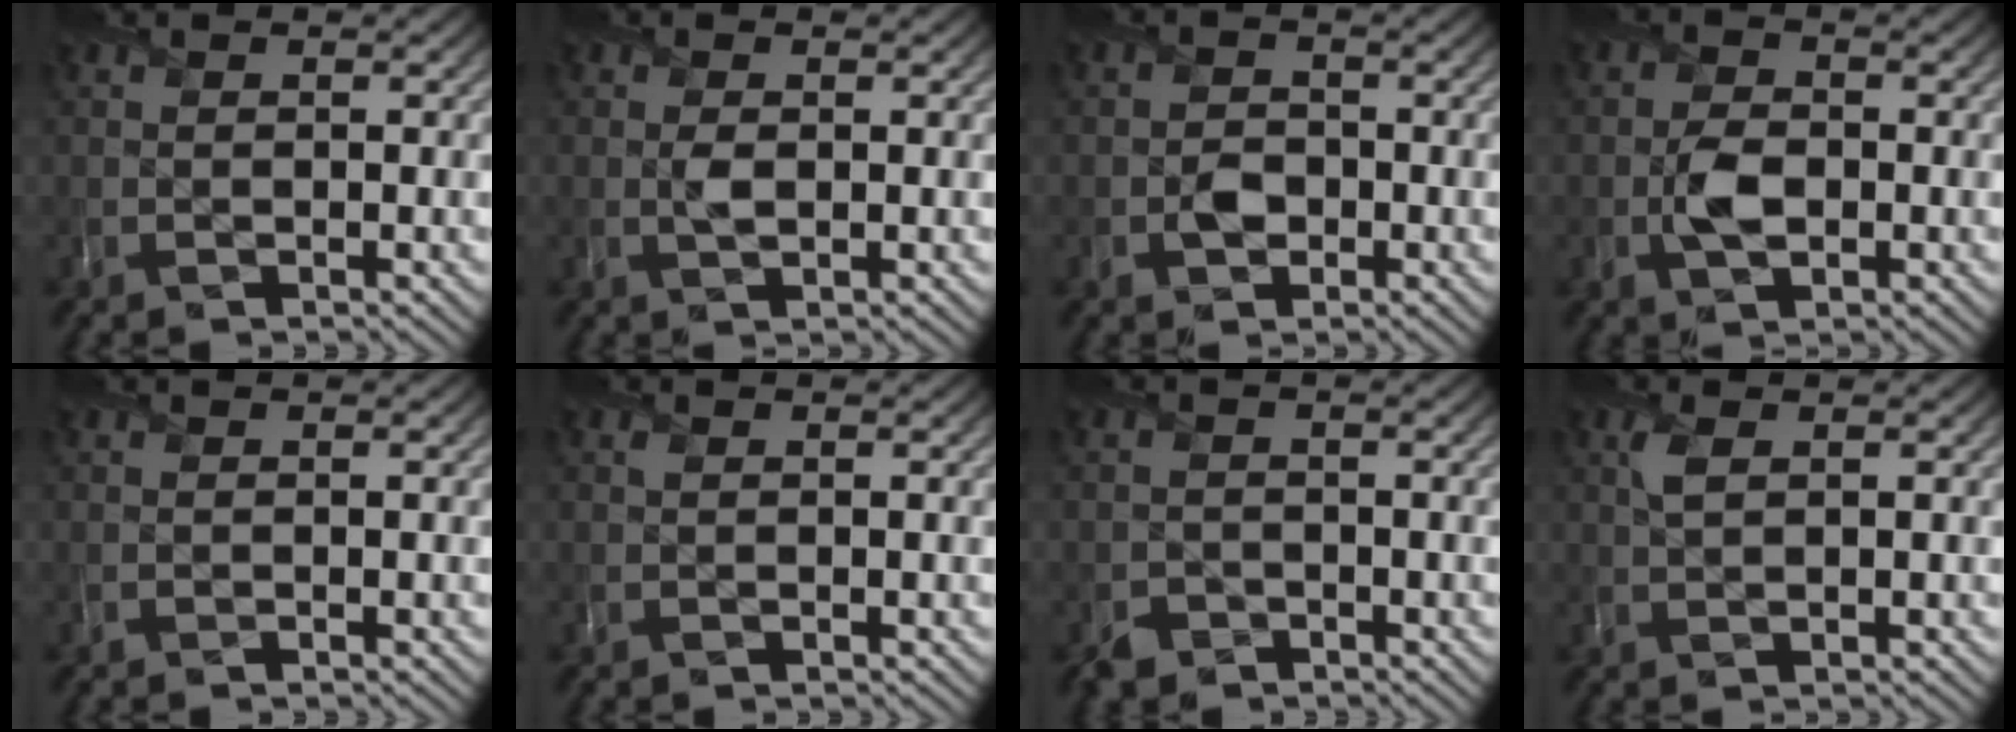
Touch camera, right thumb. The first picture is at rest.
{"total": 1.3, "force": [0.1, 0.9, 1.0], "torque": [-0.023, -0.001, 0.003]}
{"total": 2.3, "force": [-0.8, 1.9, 1.0], "torque": [-0.018, -0.001, -0.018]}
{"total": 3.6, "force": [-0.8, 2.5, 2.5], "torque": [-0.057, -0.002, -0.016]}
{"total": 0.0}
{"total": 0.0}
{"total": 2.1, "force": [-1.6, 1.3, 0.2], "torque": [-0.002, -0.003, -0.037]}
{"total": 1.9, "force": [0.7, 0.9, 1.5], "torque": [-0.041, 0.003, 0.016]}